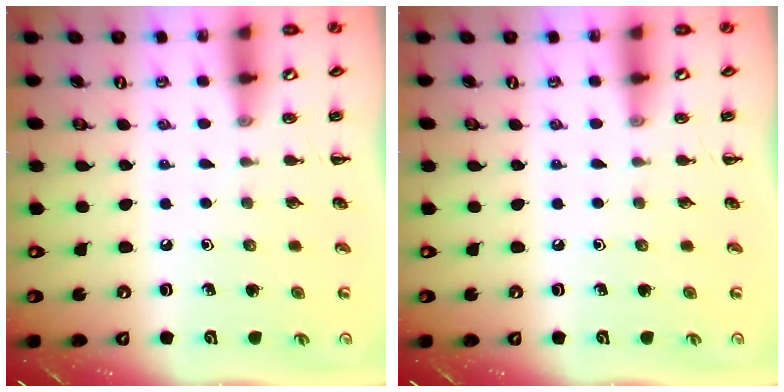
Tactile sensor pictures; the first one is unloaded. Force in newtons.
{"total": 0.0}